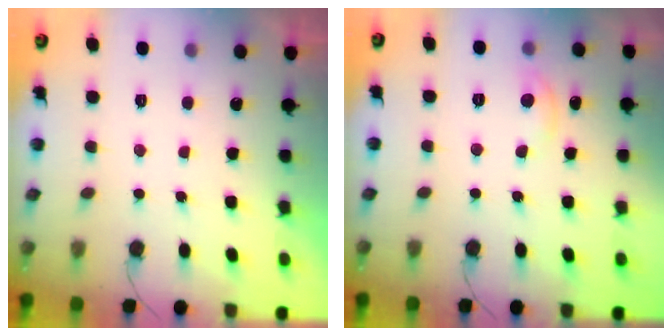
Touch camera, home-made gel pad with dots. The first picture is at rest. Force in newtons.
{"total": 3.1, "press": 3.1, "slide": 0.2}